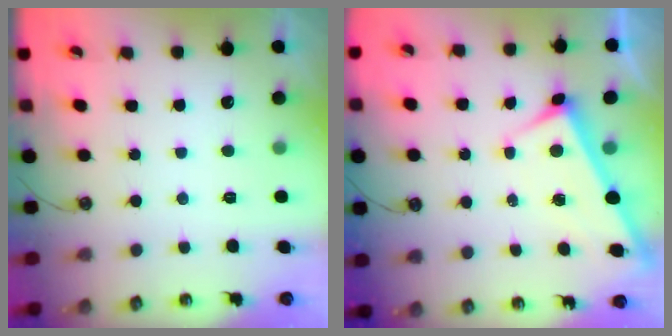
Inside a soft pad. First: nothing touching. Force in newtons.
{"total": 3.2, "press": 3.2, "slide": 0.1}